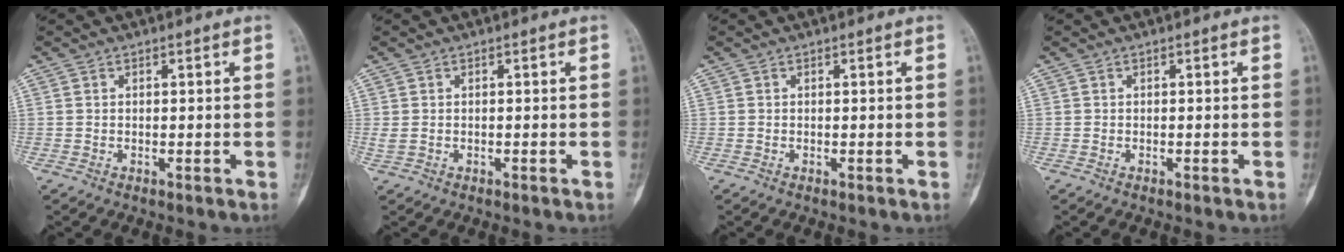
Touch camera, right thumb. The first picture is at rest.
{"total": 1.2, "force": [-0.1, 0.8, 0.9], "torque": [-0.033, 0.006, 0.001]}
{"total": 0.0}
{"total": 0.0}